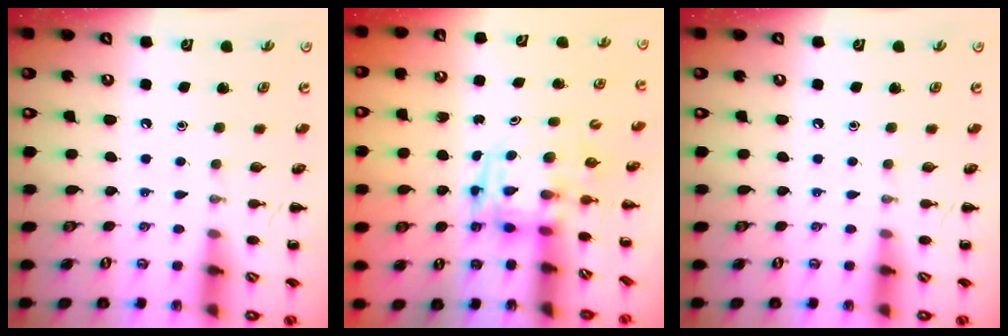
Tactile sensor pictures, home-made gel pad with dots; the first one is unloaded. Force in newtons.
{"total": 3.8, "press": 3.7, "slide": 0.7}
{"total": 0.0}